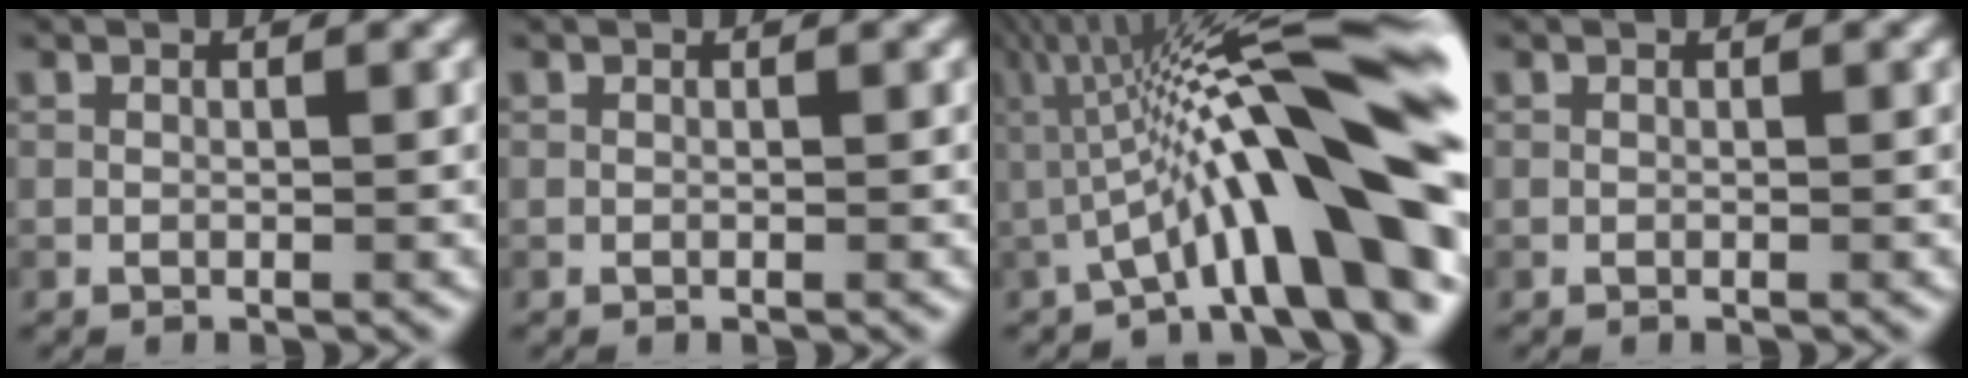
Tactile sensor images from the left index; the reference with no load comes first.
{"total": 0.0}
{"total": 14.1, "force": [-1.2, 2.4, 13.9], "torque": [-0.201, 0.036, -0.013]}
{"total": 0.0}